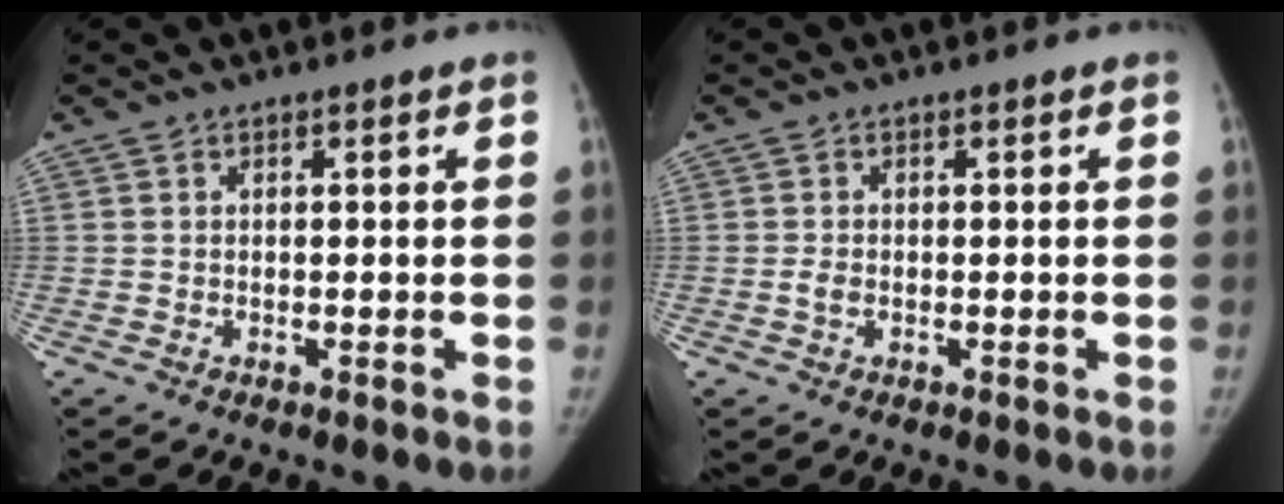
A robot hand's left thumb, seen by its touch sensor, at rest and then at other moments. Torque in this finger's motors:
{"motor_torque": [-0.05, 0.67, 0.03, -0.46, 0.14]}